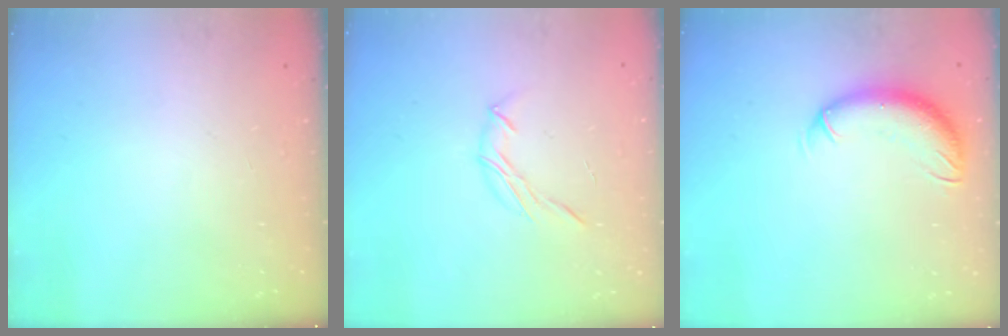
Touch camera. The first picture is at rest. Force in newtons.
{"total": 5.8, "press": 5.7, "slide": 1.4}
{"total": 10.1, "press": 9.8, "slide": 2.5}